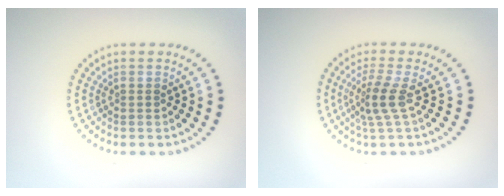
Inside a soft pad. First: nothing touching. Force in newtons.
{"total": 2.6, "press": 1.8, "slide": 1.8}